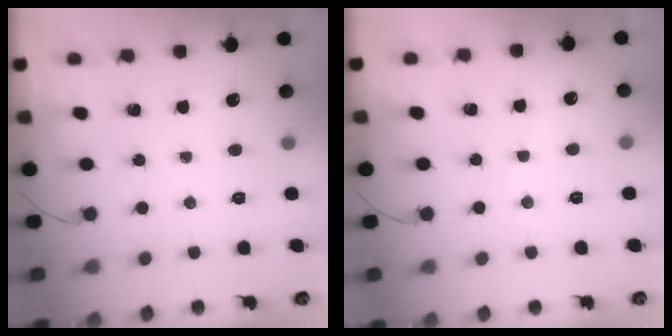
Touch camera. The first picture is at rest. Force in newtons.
{"total": 4.8, "press": 4.7, "slide": 0.7}